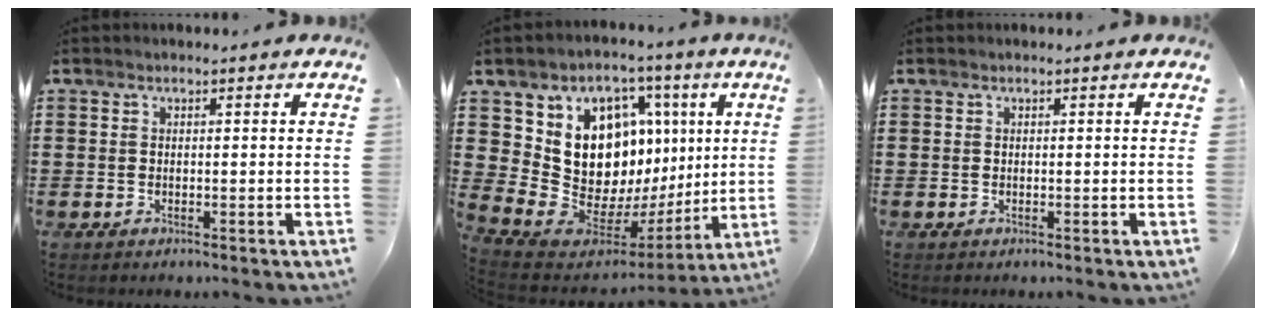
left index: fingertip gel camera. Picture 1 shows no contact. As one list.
[{"total": 12.6, "force": [2.7, 10.7, 6.1], "torque": [-0.152, -0.038, 0.061]}, {"total": 0.0}]